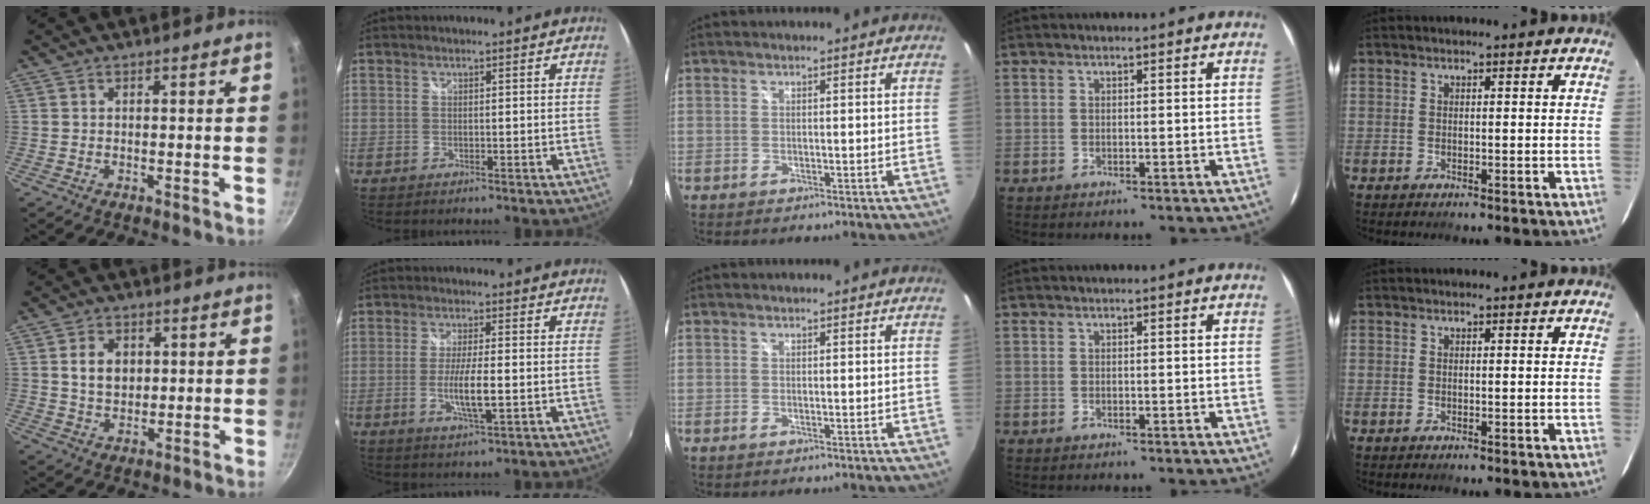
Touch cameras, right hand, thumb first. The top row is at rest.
{"thumb": {"total": 6.1, "force": [1.1, 4.6, 3.9], "torque": [-0.051, -0.002, 0.023]}, "index": {"total": 6.1, "force": [-1.3, 0.7, 5.9], "torque": [-0.114, -0.007, -0.020]}}